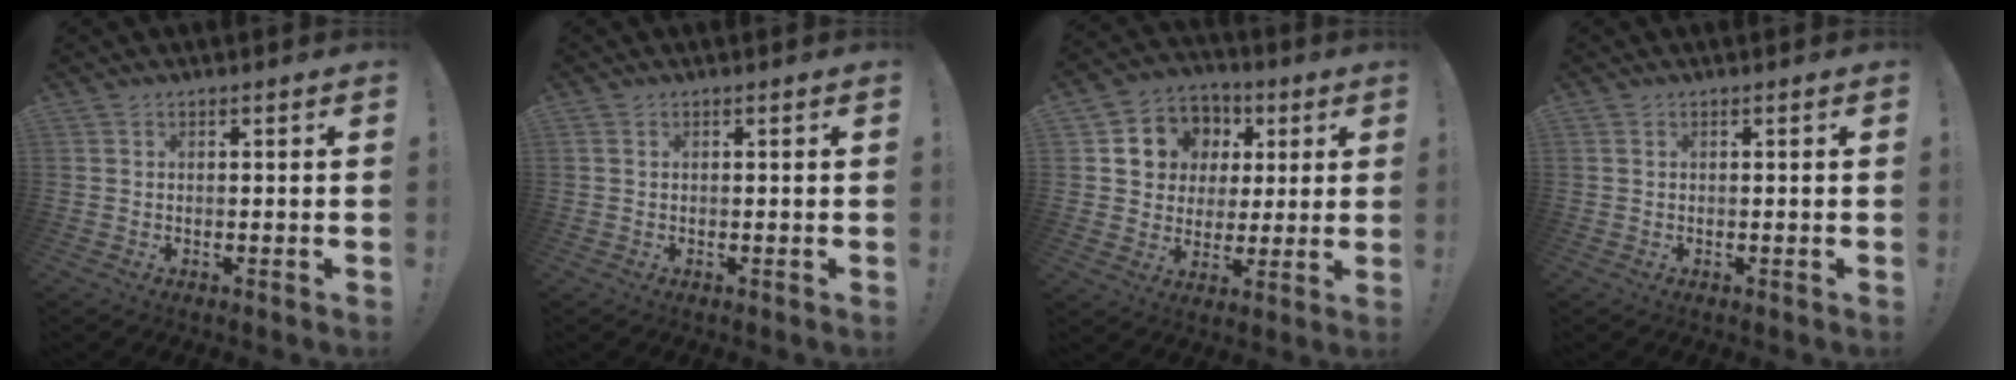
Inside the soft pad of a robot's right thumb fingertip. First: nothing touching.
{"total": 0.0}
{"total": 10.4, "force": [2.9, 9.6, 2.9], "torque": [-0.042, -0.013, 0.066]}
{"total": 0.0}